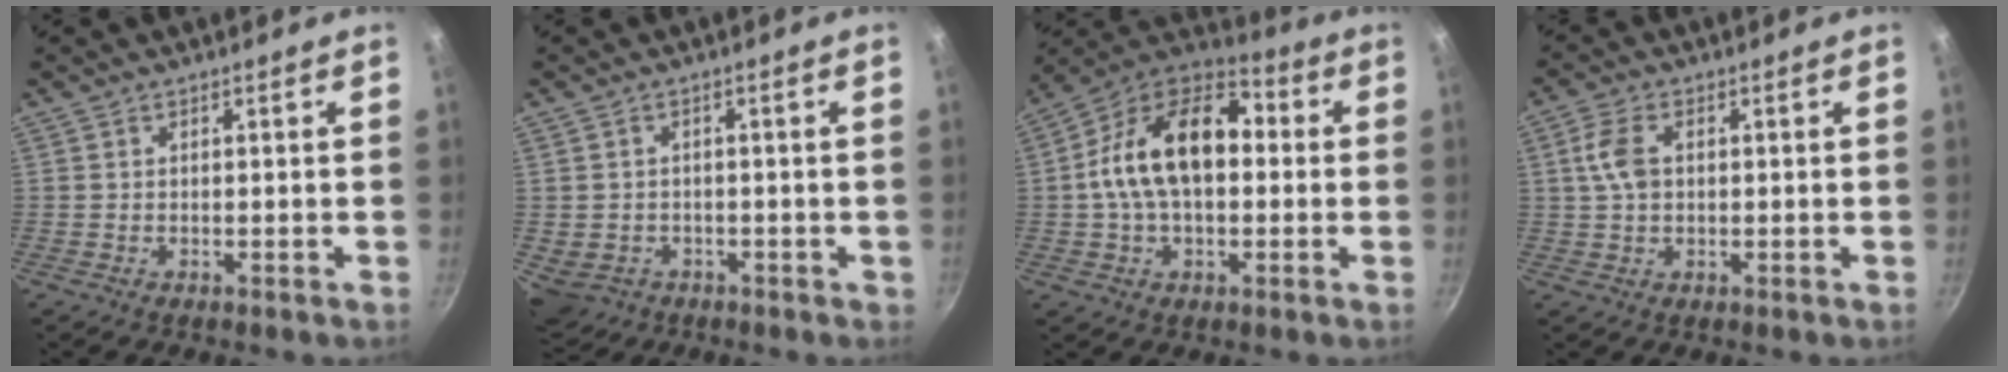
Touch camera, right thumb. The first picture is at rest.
{"total": 5.9, "force": [-1.6, 4.8, 3.0], "torque": [-0.030, 0.012, -0.007]}
{"total": 19.3, "force": [1.2, 11.9, 15.1], "torque": [-0.237, 0.037, -0.001]}
{"total": 5.6, "force": [0.9, 3.5, 4.3], "torque": [-0.082, 0.005, 0.016]}